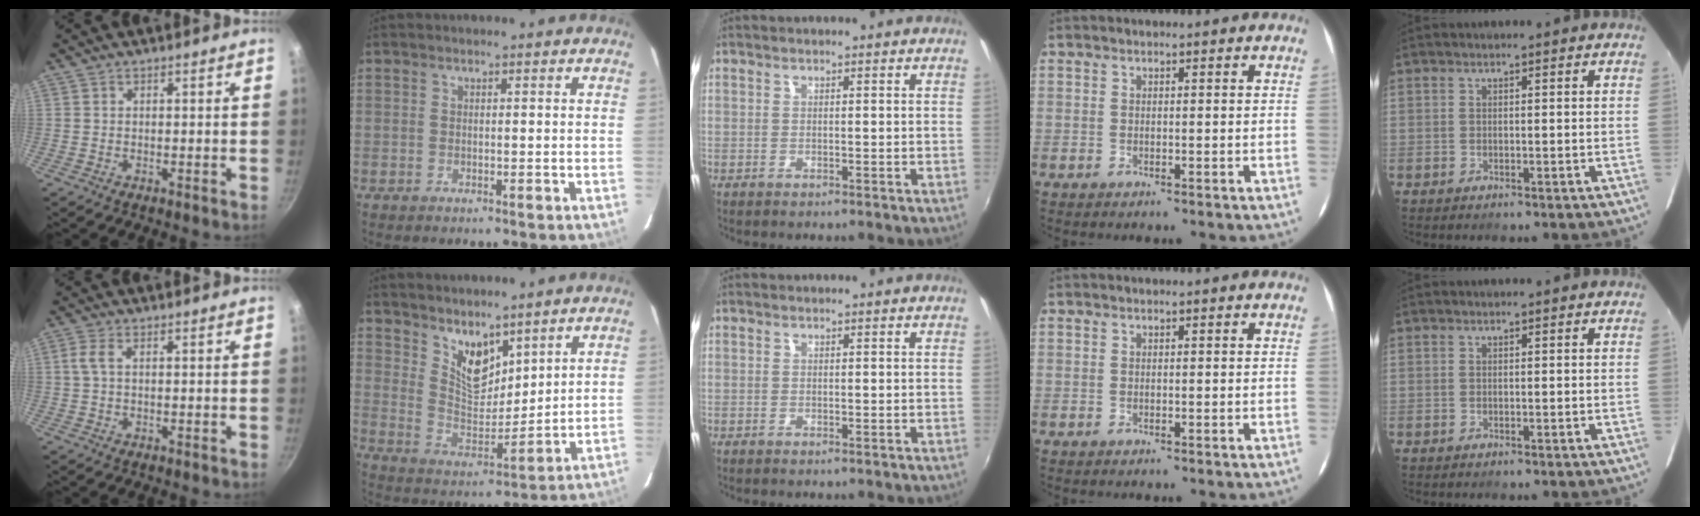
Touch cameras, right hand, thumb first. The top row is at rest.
{"thumb": {"total": 2.8, "force": [0.4, 1.3, 2.4], "torque": [-0.058, 0.007, 0.006]}, "index": {"total": 9.0, "force": [6.5, 4.1, 4.7], "torque": [-0.075, -0.006, 0.130]}}